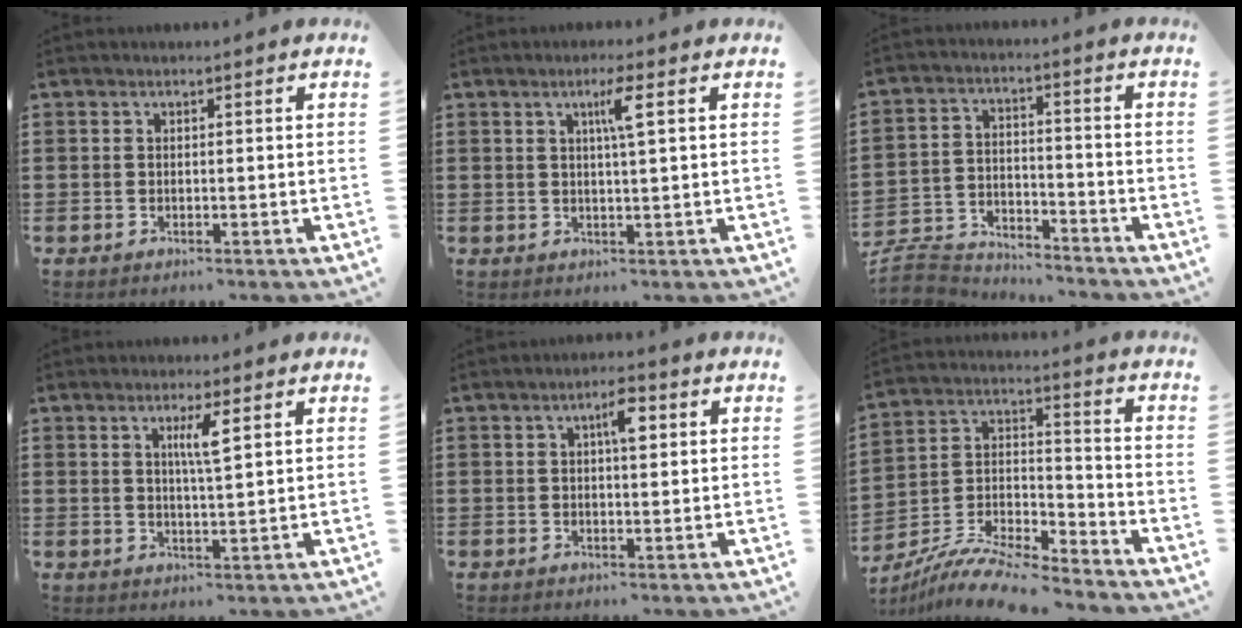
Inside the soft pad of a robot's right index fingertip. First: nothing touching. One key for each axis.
{"total": 3.5, "fx": 1.3, "fy": -0.1, "fz": 3.3, "tx": -0.060, "ty": -0.004, "tz": 0.017}
{"total": 6.6, "fx": -6.4, "fy": 1.6, "fz": 0.4, "tx": -0.023, "ty": 0.012, "tz": -0.134}
{"total": 3.5, "fx": 1.5, "fy": 0.2, "fz": 3.2, "tx": -0.067, "ty": 0.000, "tz": 0.022}
{"total": 3.7, "fx": 1.2, "fy": 1.2, "fz": 3.3, "tx": -0.054, "ty": 0.003, "tz": 0.014}
{"total": 10.1, "fx": -9.7, "fy": 0.9, "fz": 2.9, "tx": -0.059, "ty": 0.014, "tz": -0.194}